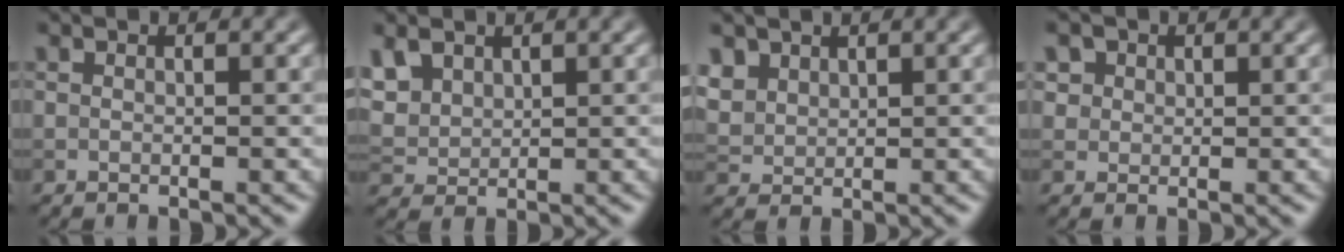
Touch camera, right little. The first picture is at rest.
{"total": 3.4, "force": [1.8, 2.4, 1.7], "torque": [-0.047, -0.001, 0.040]}
{"total": 2.8, "force": [1.8, 2.0, 1.0], "torque": [-0.036, -0.006, 0.050]}
{"total": 3.2, "force": [1.7, 2.5, 1.2], "torque": [-0.031, 0.004, 0.029]}